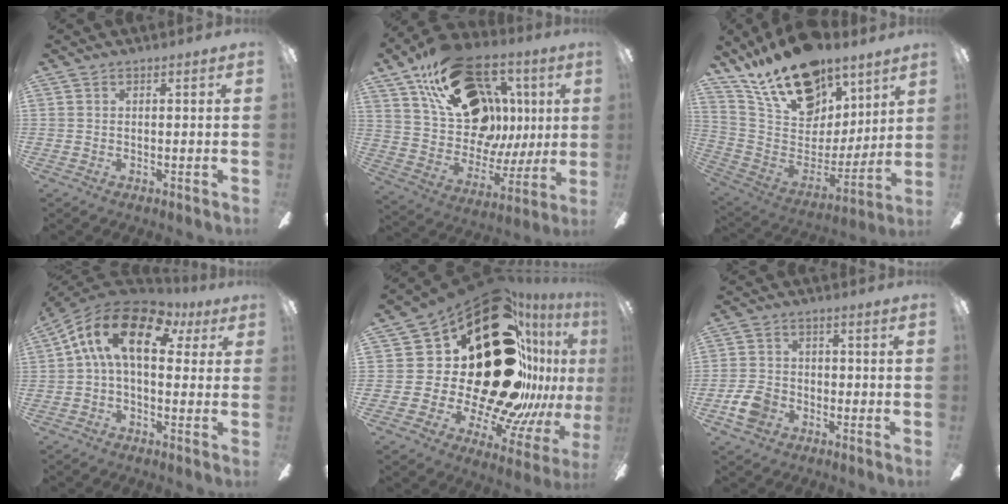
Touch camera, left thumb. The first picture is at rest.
{"total": 26.1, "force": [11.8, 16.9, 15.9], "torque": [-0.249, -0.039, 0.233]}
{"total": 21.8, "force": [15.6, 11.3, 10.1], "torque": [-0.180, -0.103, 0.284]}
{"total": 17.2, "force": [5.3, 8.8, 13.8], "torque": [-0.254, -0.006, 0.087]}
{"total": 42.6, "force": [9.8, 22.2, 35.0], "torque": [-0.538, -0.139, 0.241]}
{"total": 7.2, "force": [-3.0, 5.3, 3.7], "torque": [-0.090, 0.017, -0.057]}